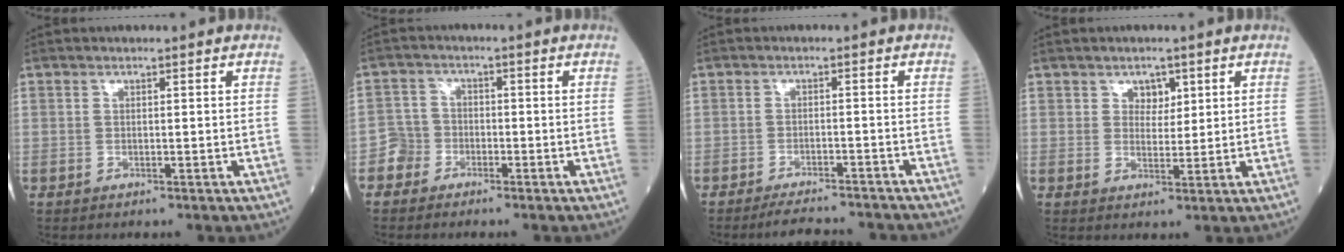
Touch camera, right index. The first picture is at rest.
{"total": 3.1, "force": [-1.9, 2.4, -0.2], "torque": [0.003, 0.011, -0.045]}
{"total": 7.8, "force": [-7.5, 0.7, 2.1], "torque": [-0.030, -0.007, -0.102]}
{"total": 2.7, "force": [1.4, 1.9, 1.3], "torque": [-0.015, 0.000, 0.023]}